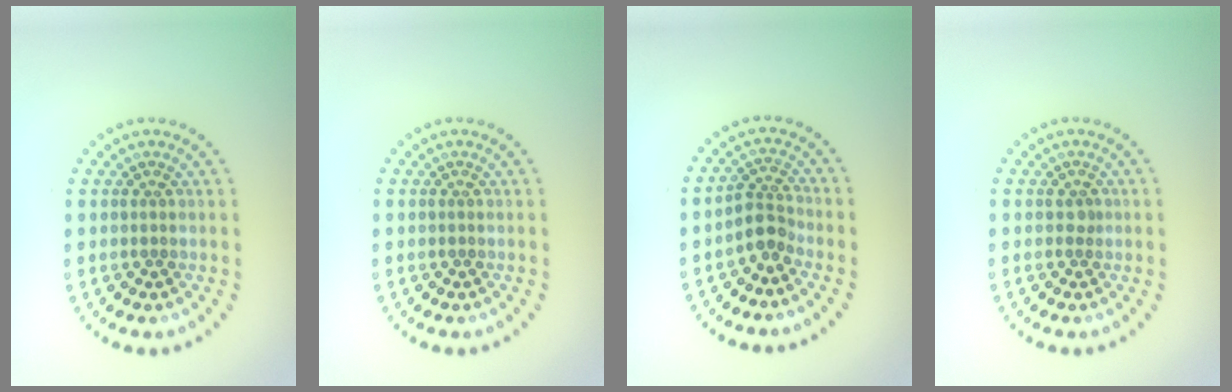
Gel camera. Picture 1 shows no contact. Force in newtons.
{"total": 0.0}
{"total": 2.4, "press": 1.8, "slide": 1.6}
{"total": 0.8, "press": 0.6, "slide": 0.5}